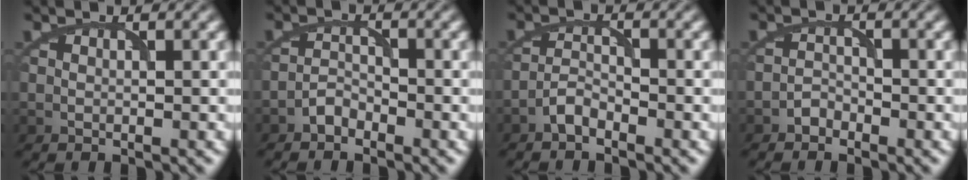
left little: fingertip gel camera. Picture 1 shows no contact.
{"total": 1.5, "force": [-1.4, 0.6, 0.2], "torque": [0.000, 0.008, -0.028]}
{"total": 1.8, "force": [-1.6, 0.5, 0.6], "torque": [-0.011, 0.007, -0.035]}
{"total": 1.2, "force": [-1.1, 0.5, 0.0], "torque": [0.006, 0.006, -0.021]}